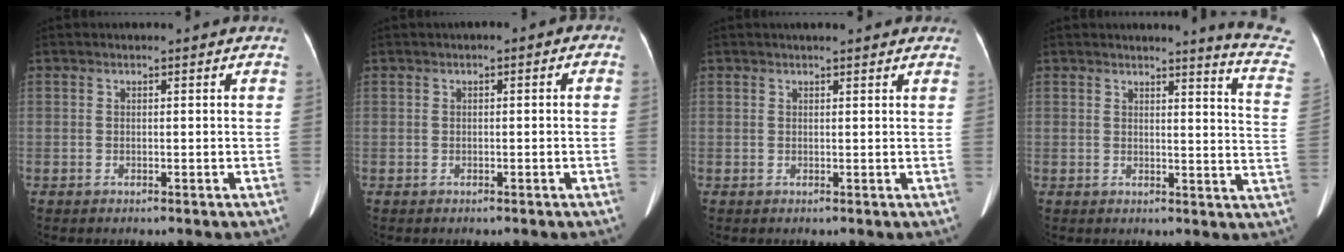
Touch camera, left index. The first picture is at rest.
{"total": 1.1, "force": [-0.2, 0.6, 0.9], "torque": [-0.006, 0.011, -0.008]}
{"total": 5.9, "force": [4.9, 1.3, 3.0], "torque": [-0.037, 0.023, 0.057]}
{"total": 9.9, "force": [9.3, -1.6, 2.7], "torque": [-0.028, -0.091, 0.080]}